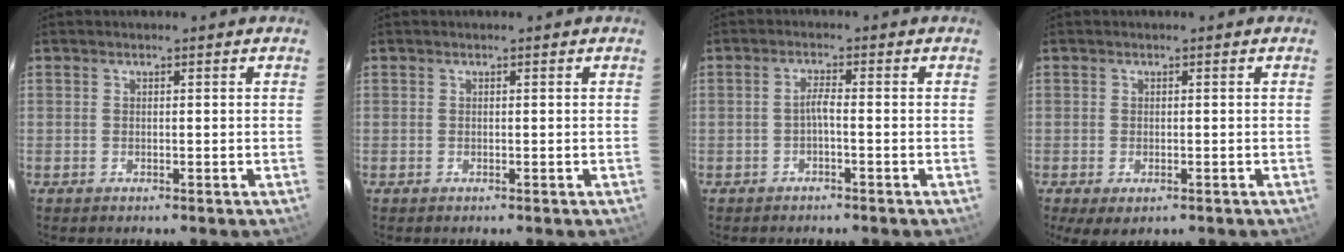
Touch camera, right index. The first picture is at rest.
{"total": 0.0}
{"total": 1.8, "force": [-1.0, 0.0, 1.5], "torque": [-0.030, 0.005, -0.018]}
{"total": 3.6, "force": [-1.7, 1.9, 2.6], "torque": [-0.047, -0.018, -0.022]}